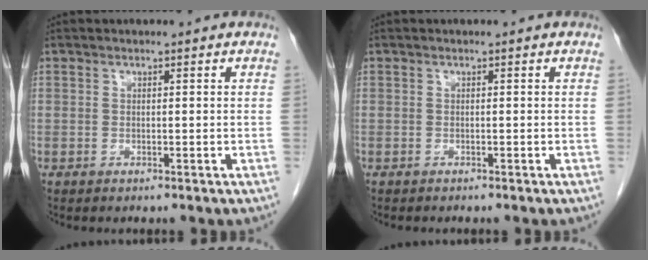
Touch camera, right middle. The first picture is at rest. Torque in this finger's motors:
{"motor_torque": [0.11, 0.00, -0.05, 0.00]}